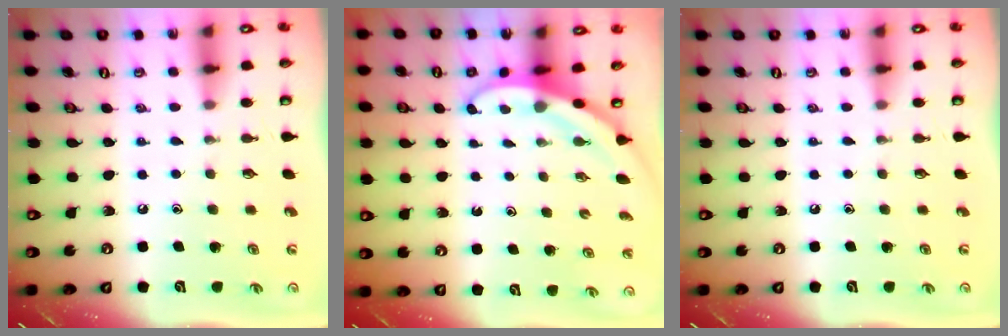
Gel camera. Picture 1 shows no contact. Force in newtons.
{"total": 3.2, "press": 3.2, "slide": 0.1}
{"total": 0.0}